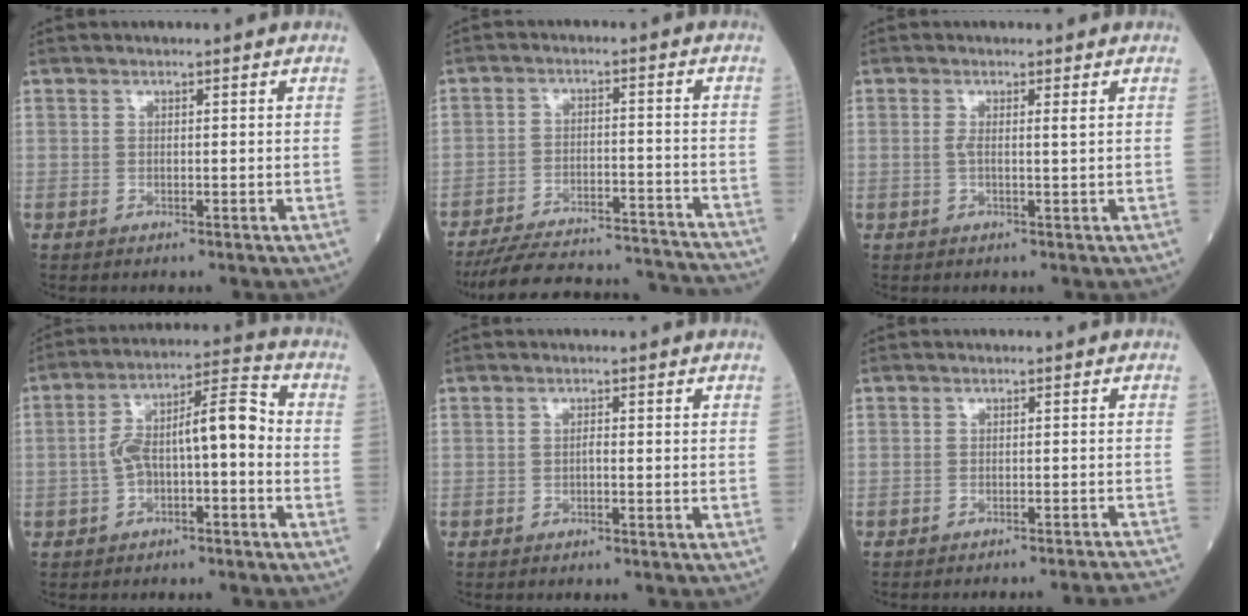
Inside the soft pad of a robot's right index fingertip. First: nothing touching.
{"total": 20.5, "force": [-19.6, 2.6, 5.2], "torque": [-0.080, 0.003, -0.268]}
{"total": 1.6, "force": [0.4, -0.1, 1.6], "torque": [-0.036, 0.004, 0.006]}
{"total": 9.7, "force": [-1.4, 2.8, 9.2], "torque": [-0.164, 0.041, -0.023]}
{"total": 0.7, "force": [-0.3, 0.1, 0.6], "torque": [-0.010, 0.002, -0.007]}
{"total": 12.3, "force": [-12.0, -0.9, 2.3], "torque": [-0.008, -0.008, -0.133]}